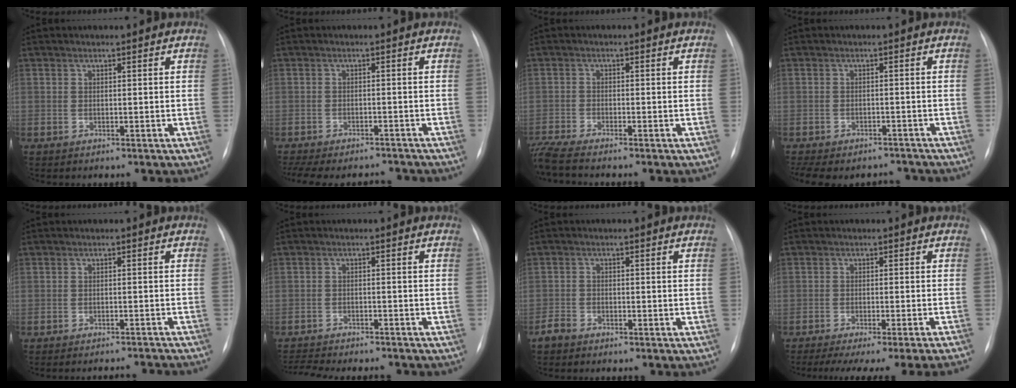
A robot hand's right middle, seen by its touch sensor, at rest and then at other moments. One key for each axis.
{"total": 11.3, "fx": -10.2, "fy": 3.1, "fz": 3.7, "tx": -0.081, "ty": 0.001, "tz": -0.138}
{"total": 5.8, "fx": -5.2, "fy": -0.4, "fz": 2.5, "tx": -0.059, "ty": -0.018, "tz": -0.099}
{"total": 10.8, "fx": -9.2, "fy": 4.7, "fz": 3.1, "tx": -0.069, "ty": 0.008, "tz": -0.116}
{"total": 6.0, "fx": -5.8, "fy": -1.1, "fz": 0.9, "tx": -0.004, "ty": -0.003, "tz": -0.067}
{"total": 10.9, "fx": -10.1, "fy": 1.7, "fz": 3.8, "tx": -0.061, "ty": -0.003, "tz": -0.138}
{"total": 1.9, "fx": -1.5, "fy": 1.0, "fz": 0.6, "tx": -0.018, "ty": 0.001, "tz": -0.027}
{"total": 15.8, "fx": -14.1, "fy": -1.7, "fz": 7.0, "tx": -0.074, "ty": -0.038, "tz": -0.187}